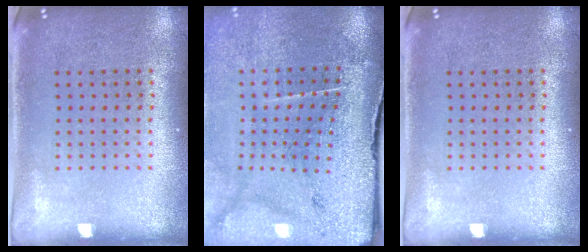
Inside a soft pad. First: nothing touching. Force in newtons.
{"total": 3.5, "press": 3.2, "slide": 1.4}
{"total": 0.0}